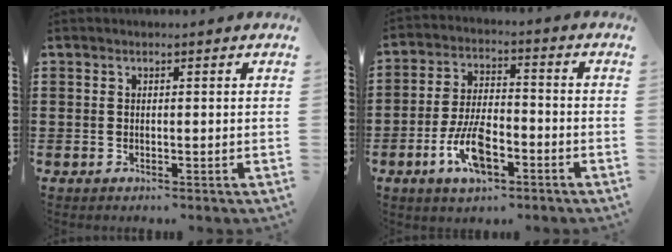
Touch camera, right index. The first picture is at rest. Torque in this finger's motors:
{"motor_torque": [2.14, 0.00, 0.48, 0.09]}